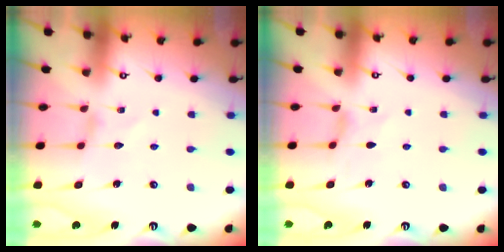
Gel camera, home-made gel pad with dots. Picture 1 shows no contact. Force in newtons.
{"total": 0.0}